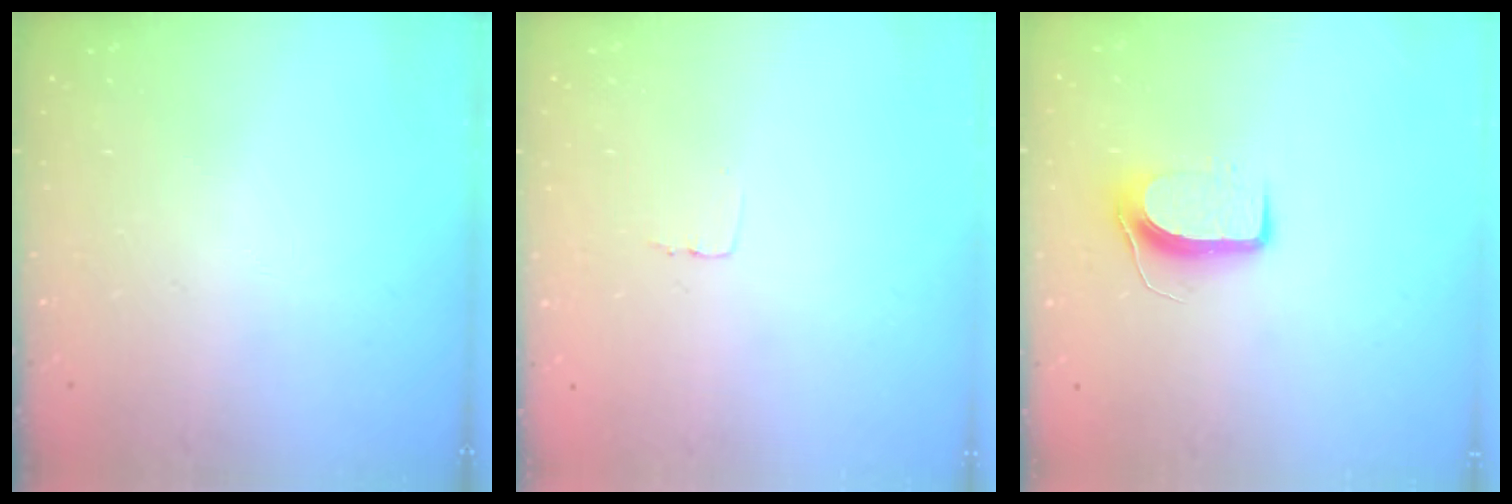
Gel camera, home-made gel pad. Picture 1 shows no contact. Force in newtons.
{"total": 2.6, "press": 2.6, "slide": 0.1}
{"total": 8.7, "press": 8.7, "slide": 0.7}